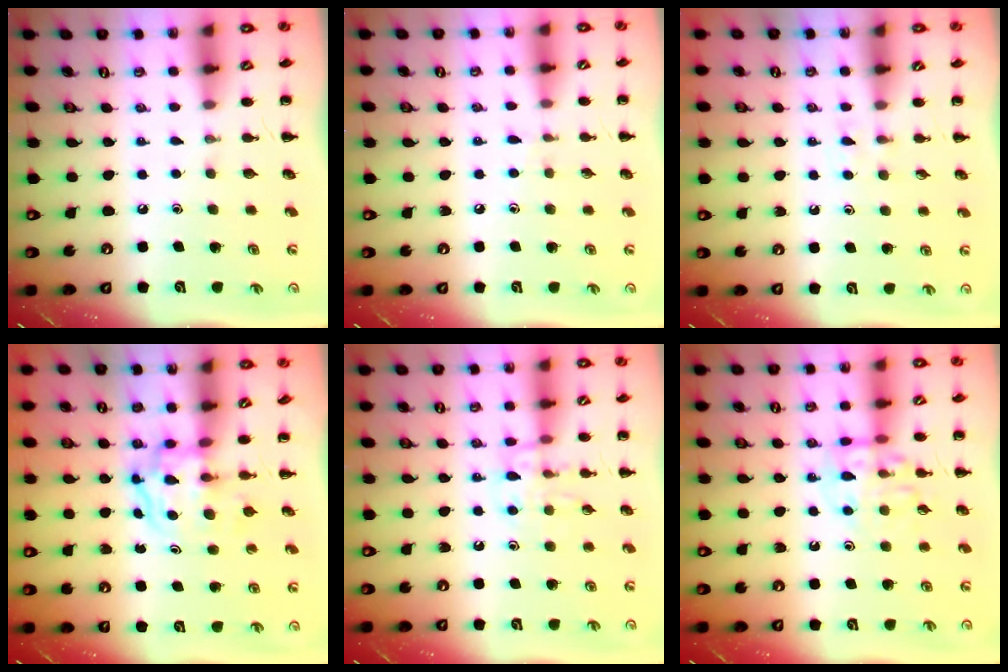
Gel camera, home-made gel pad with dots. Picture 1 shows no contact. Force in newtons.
{"total": 4.6, "press": 4.2, "slide": 1.9}
{"total": 3.1, "press": 2.8, "slide": 1.3}
{"total": 3.7, "press": 3.7, "slide": 0.4}
{"total": 11.0, "press": 11.0, "slide": 0.7}
{"total": 12.4, "press": 12.3, "slide": 1.3}